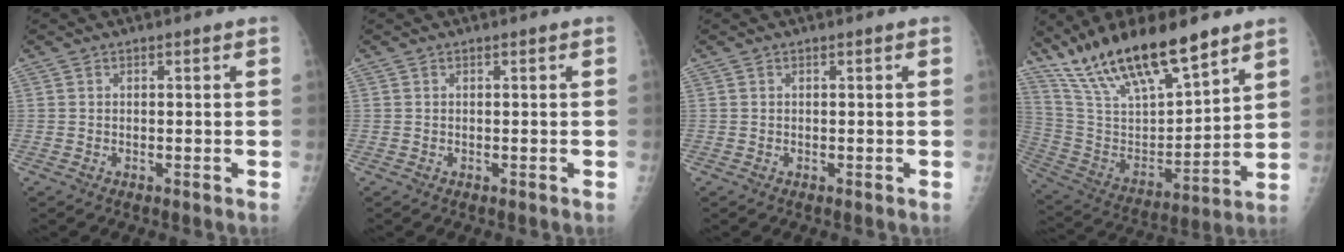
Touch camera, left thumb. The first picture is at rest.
{"total": 0.0}
{"total": 0.0}
{"total": 22.2, "force": [16.3, 6.4, 13.6], "torque": [-0.226, -0.061, 0.307]}